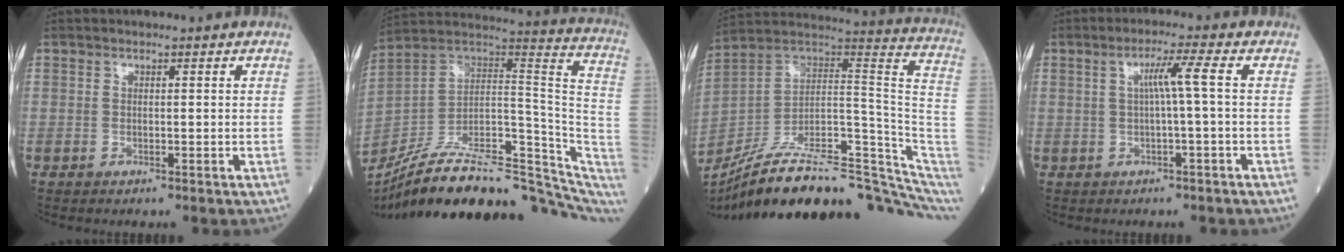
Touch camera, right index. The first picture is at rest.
{"total": 28.6, "force": [-21.0, 8.2, 17.6], "torque": [-0.219, 0.026, -0.316]}
{"total": 27.7, "force": [-21.1, 4.9, 17.4], "torque": [-0.190, 0.035, -0.320]}
{"total": 4.0, "force": [0.3, -0.8, 3.9], "torque": [-0.071, 0.008, 0.007]}